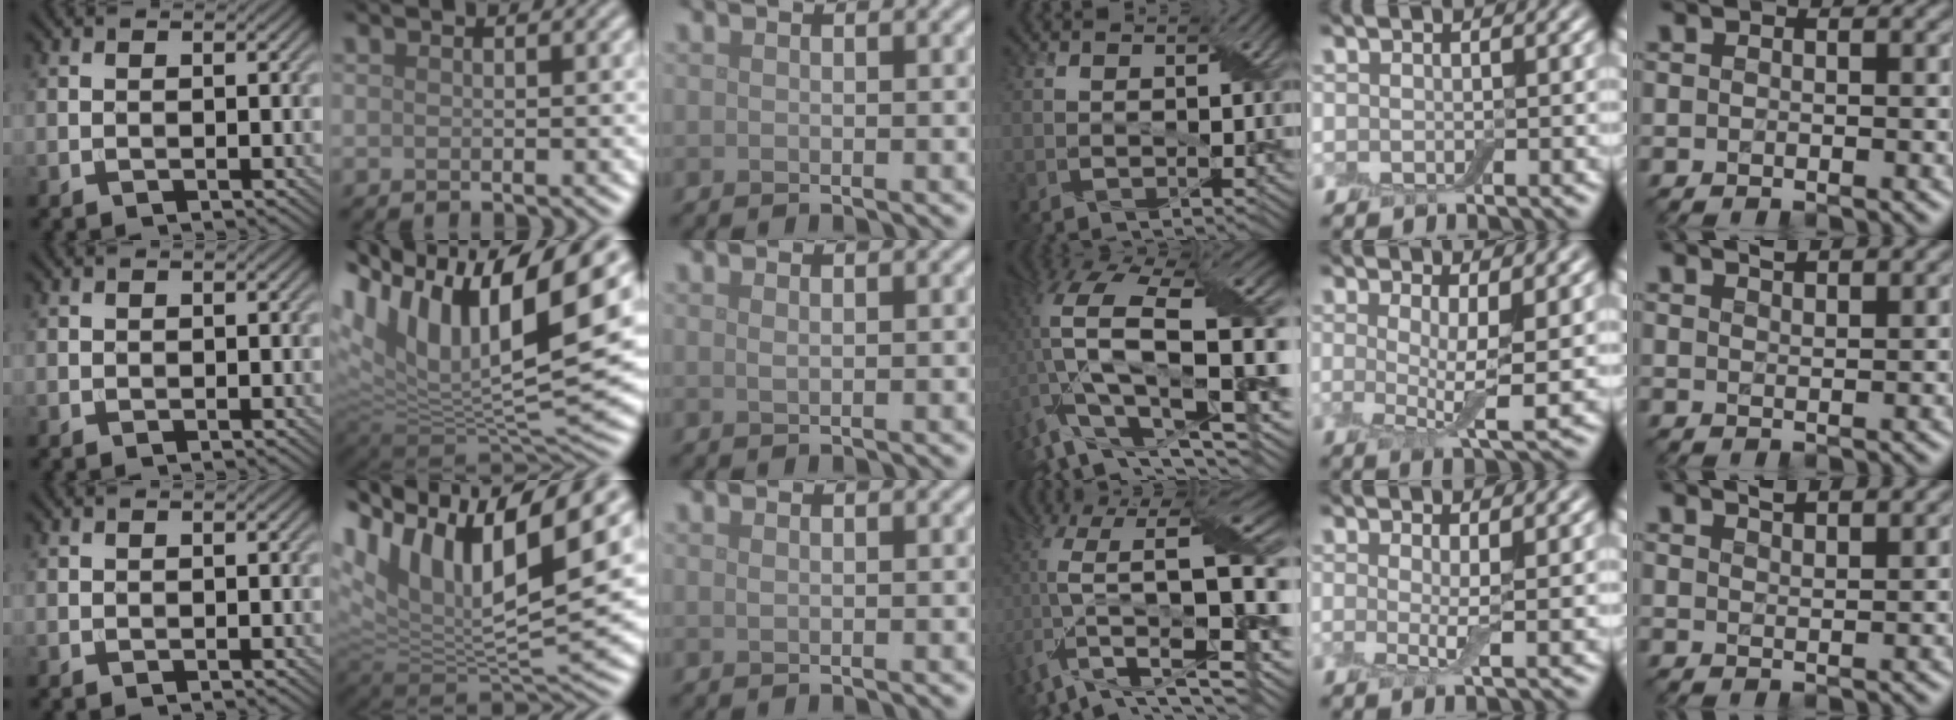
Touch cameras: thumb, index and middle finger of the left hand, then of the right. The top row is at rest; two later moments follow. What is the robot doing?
{"motion": "peel", "object": "bubble wrap"}